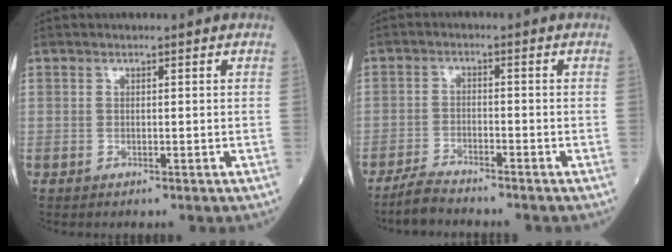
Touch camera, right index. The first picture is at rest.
{"total": 5.0, "force": [-4.6, 0.7, 1.9], "torque": [-0.042, -0.017, -0.085]}